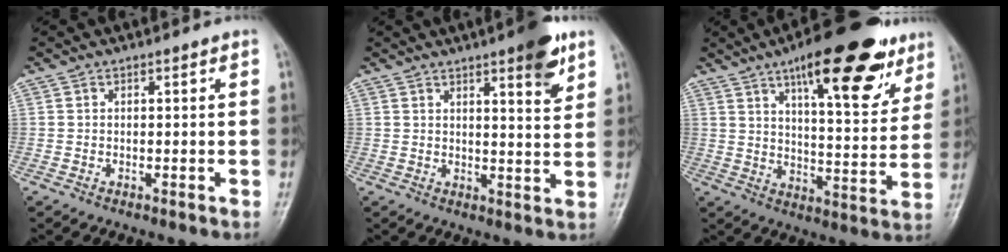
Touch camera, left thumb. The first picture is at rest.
{"total": 7.9, "force": [4.6, 1.7, 6.1], "torque": [-0.073, -0.024, 0.060]}
{"total": 21.3, "force": [12.3, 7.1, 15.9], "torque": [-0.193, -0.042, 0.183]}